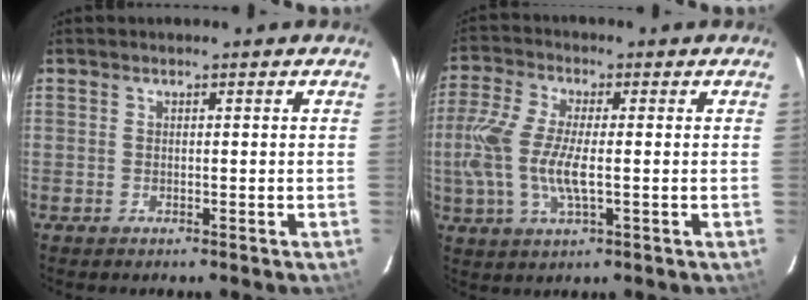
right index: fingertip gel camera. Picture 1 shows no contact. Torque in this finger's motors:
{"motor_torque": [1.31, -0.10, 0.86, 0.21]}